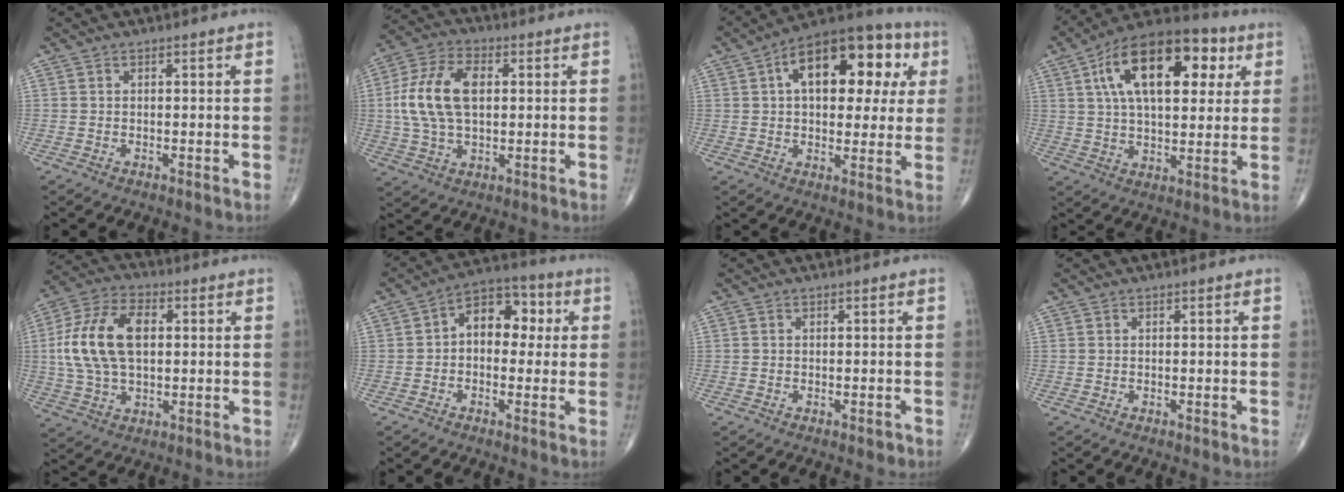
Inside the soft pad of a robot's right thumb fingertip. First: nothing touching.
{"total": 13.8, "force": [1.5, 8.0, 11.1], "torque": [-0.222, 0.015, 0.027]}
{"total": 20.6, "force": [5.9, 11.1, 16.4], "torque": [-0.194, 0.027, 0.077]}
{"total": 21.4, "force": [7.0, 11.0, 17.0], "torque": [-0.249, 0.010, 0.105]}
{"total": 15.9, "force": [1.8, 9.3, 12.8], "torque": [-0.251, 0.017, 0.030]}
{"total": 10.2, "force": [1.2, 6.9, 7.4], "torque": [-0.068, 0.033, 0.007]}
{"total": 0.8, "force": [-0.4, 0.5, 0.5], "torque": [-0.004, 0.000, -0.005]}
{"total": 0.0}